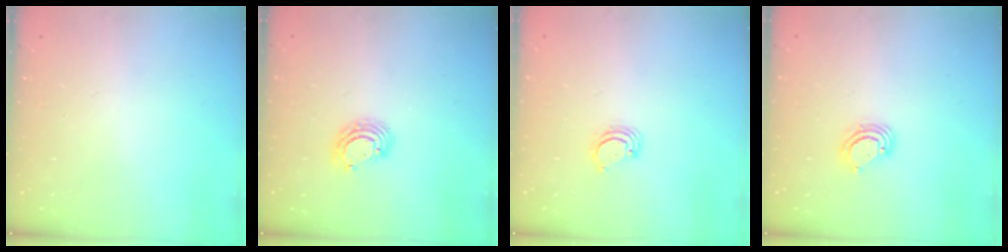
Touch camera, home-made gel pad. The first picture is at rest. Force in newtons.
{"total": 5.2, "press": 5.2, "slide": 0.3}
{"total": 2.9, "press": 2.9, "slide": 0.3}
{"total": 4.1, "press": 4.1, "slide": 0.3}